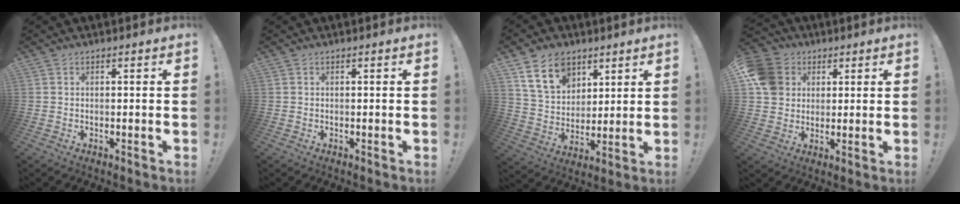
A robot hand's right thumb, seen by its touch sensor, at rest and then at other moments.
{"total": 0.0}
{"total": 14.7, "force": [7.8, 10.5, 6.6], "torque": [-0.103, -0.038, 0.152]}
{"total": 10.4, "force": [2.6, 9.3, 3.9], "torque": [-0.062, -0.004, 0.056]}